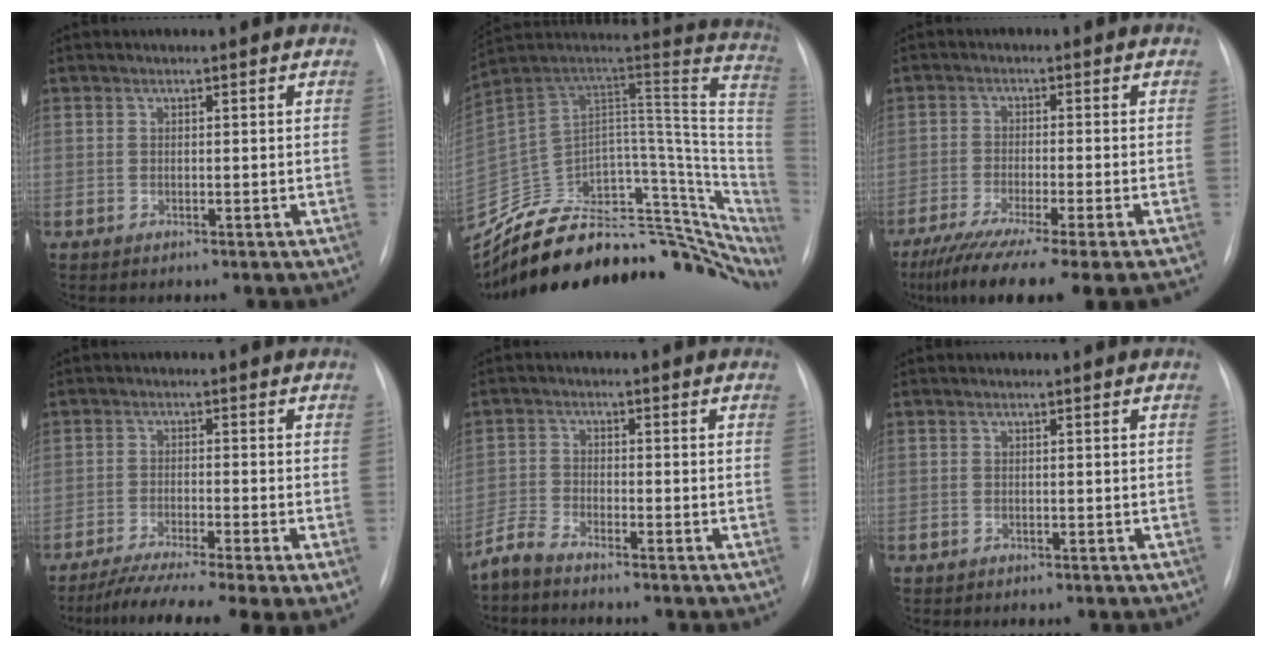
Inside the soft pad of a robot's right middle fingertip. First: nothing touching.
{"total": 32.5, "force": [-25.0, 14.2, 15.2], "torque": [-0.140, 0.038, -0.325]}
{"total": 15.5, "force": [-12.3, -0.9, 9.4], "torque": [-0.128, -0.052, -0.191]}
{"total": 12.6, "force": [-8.9, 0.5, 8.9], "torque": [-0.134, -0.028, -0.143]}
{"total": 3.3, "force": [-3.2, -0.1, 0.7], "torque": [-0.021, -0.015, -0.070]}
{"total": 0.5, "force": [-0.4, 0.3, 0.0], "torque": [-0.009, 0.002, -0.009]}